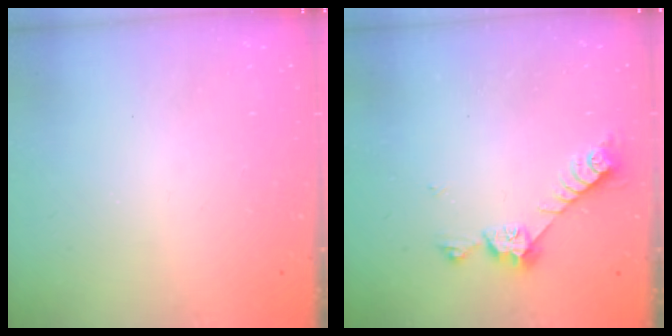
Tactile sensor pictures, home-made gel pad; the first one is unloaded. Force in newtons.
{"total": 7.3, "press": 7.3, "slide": 0.6}